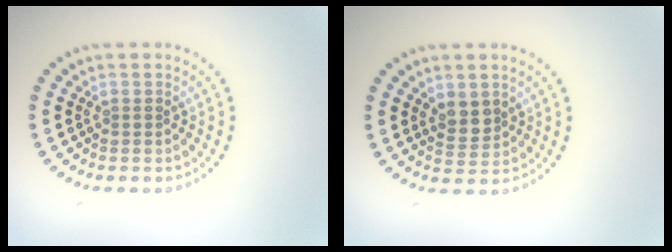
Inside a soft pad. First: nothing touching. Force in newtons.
{"total": 2.2, "press": 2.0, "slide": 0.9}